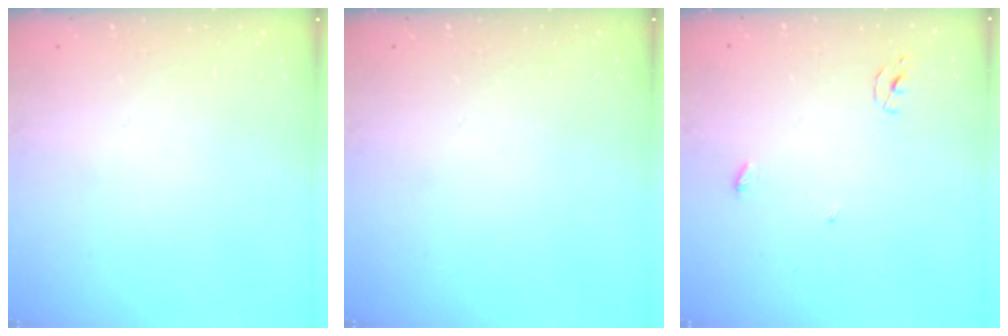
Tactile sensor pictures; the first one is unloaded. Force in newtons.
{"total": 0.0}
{"total": 2.5, "press": 2.5, "slide": 0.1}